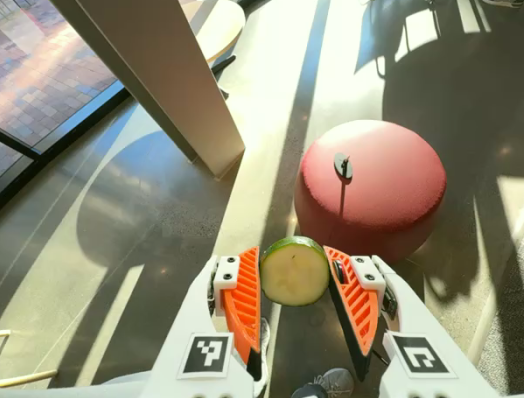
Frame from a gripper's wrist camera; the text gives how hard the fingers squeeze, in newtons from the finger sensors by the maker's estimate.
{"total": 9.6, "left": 9.6, "right": 9.6}